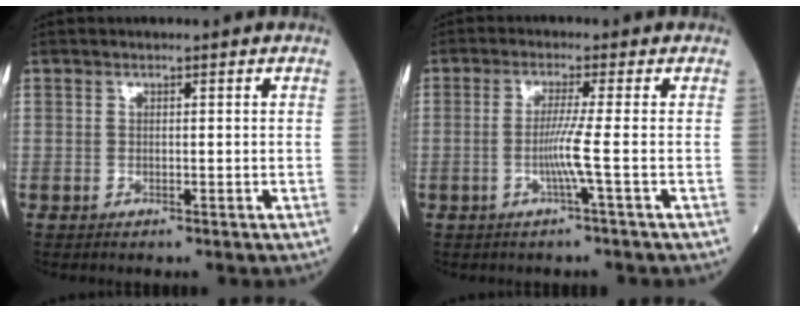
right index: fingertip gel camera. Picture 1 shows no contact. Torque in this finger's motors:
{"motor_torque": [0.62, -0.08, 0.34, 0.09]}